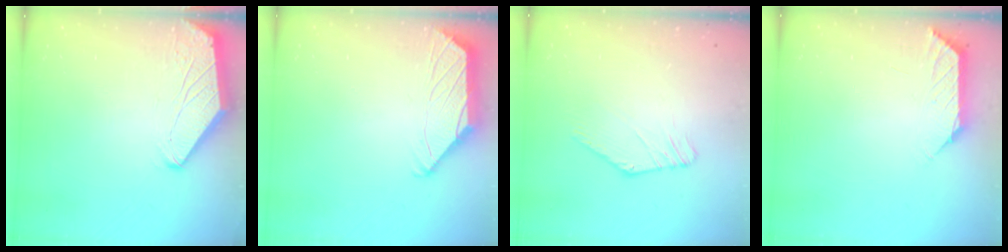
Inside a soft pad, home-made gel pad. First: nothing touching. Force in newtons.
{"total": 1.7, "press": 1.5, "slide": 0.7}
{"total": 2.7, "press": 2.7, "slide": 0.1}
{"total": 1.2, "press": 1.2, "slide": 0.4}